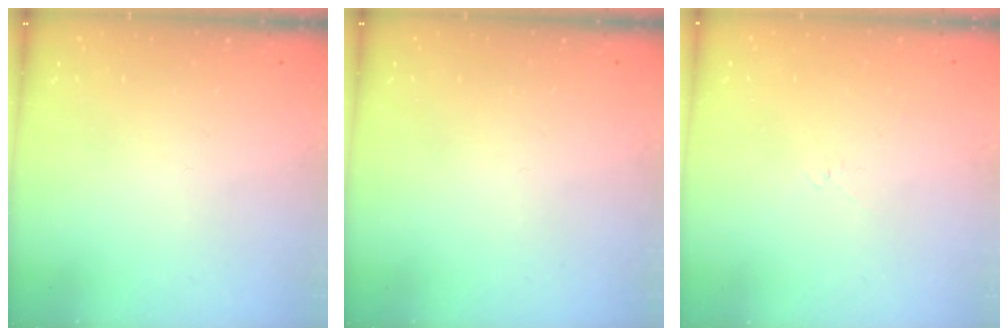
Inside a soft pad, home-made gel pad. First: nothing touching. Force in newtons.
{"total": 0.0}
{"total": 2.6, "press": 2.5, "slide": 0.6}